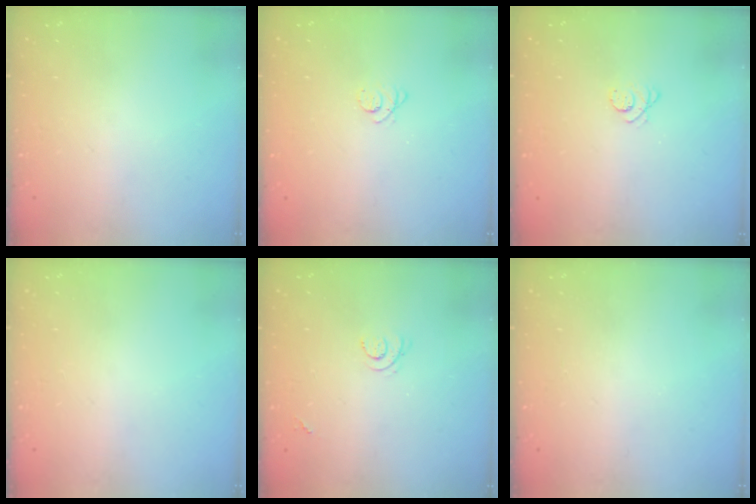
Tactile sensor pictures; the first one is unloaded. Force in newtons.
{"total": 2.5, "press": 2.5, "slide": 0.3}
{"total": 2.8, "press": 2.7, "slide": 0.3}
{"total": 0.0}
{"total": 3.7, "press": 3.6, "slide": 0.8}
{"total": 0.0}